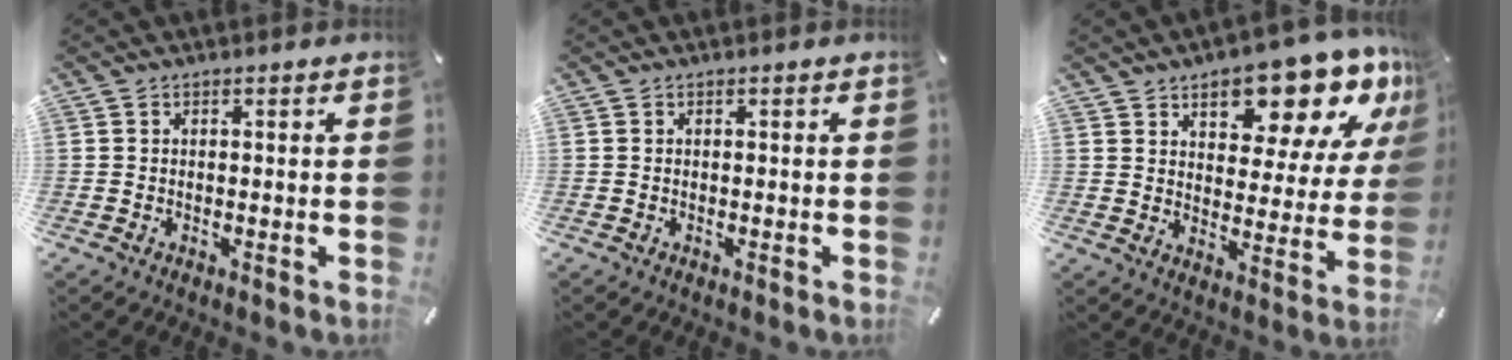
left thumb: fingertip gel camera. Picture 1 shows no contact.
{"total": 0.0}
{"total": 16.4, "force": [11.3, 7.2, 9.4], "torque": [-0.115, -0.075, 0.185]}